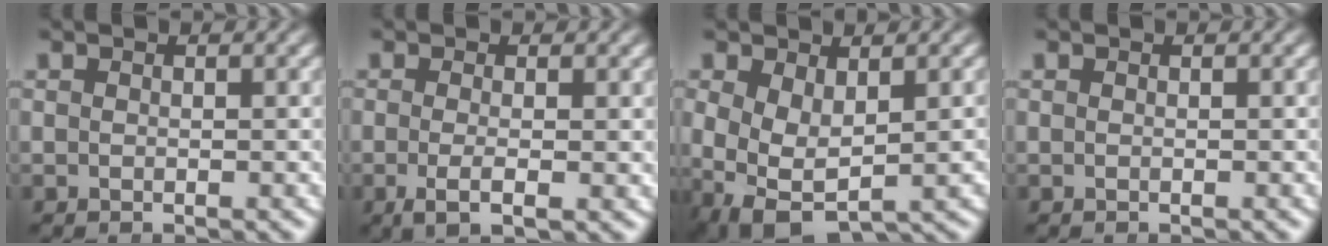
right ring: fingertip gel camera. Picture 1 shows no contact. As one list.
[{"total": 2.6, "force": [-0.9, 0.4, 2.4], "torque": [-0.042, -0.011, -0.010]}, {"total": 8.4, "force": [-2.1, 7.0, 4.2], "torque": [-0.112, -0.048, -0.018]}, {"total": 0.0}]